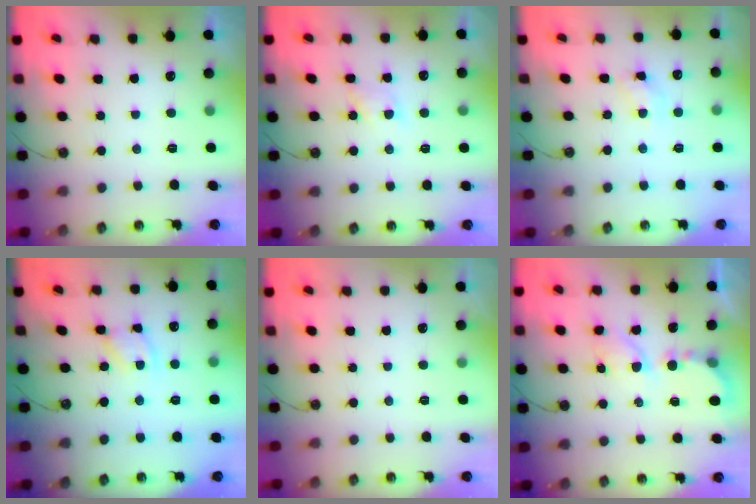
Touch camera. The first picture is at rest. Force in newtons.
{"total": 5.6, "press": 5.6, "slide": 0.8}
{"total": 6.8, "press": 6.8, "slide": 0.5}
{"total": 4.1, "press": 4.1, "slide": 0.2}
{"total": 0.0}
{"total": 6.2, "press": 6.2, "slide": 0.7}